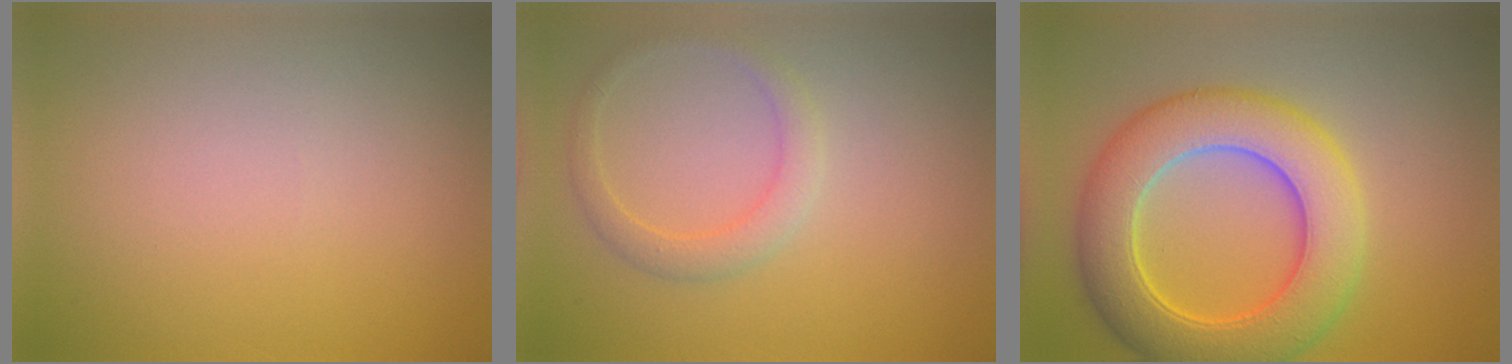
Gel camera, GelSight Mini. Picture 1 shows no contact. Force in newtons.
{"total": 2.2, "press": 2.2, "slide": 0.2}
{"total": 9.1, "press": 9.1, "slide": 0.4}